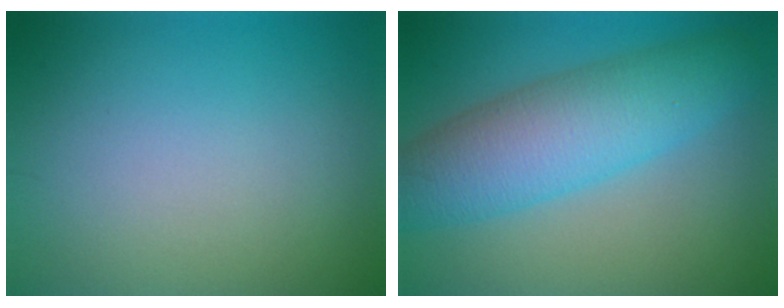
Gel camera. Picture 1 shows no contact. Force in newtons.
{"total": 8.2, "press": 8.2, "slide": 0.1}